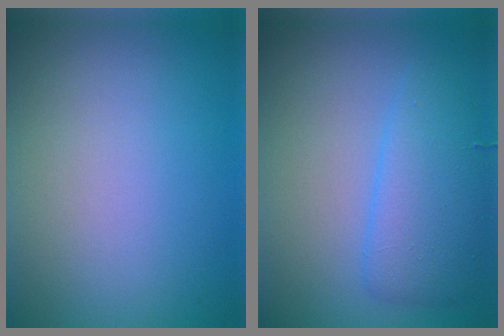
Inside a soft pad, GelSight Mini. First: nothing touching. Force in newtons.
{"total": 4.0, "press": 4.0, "slide": 0.1}